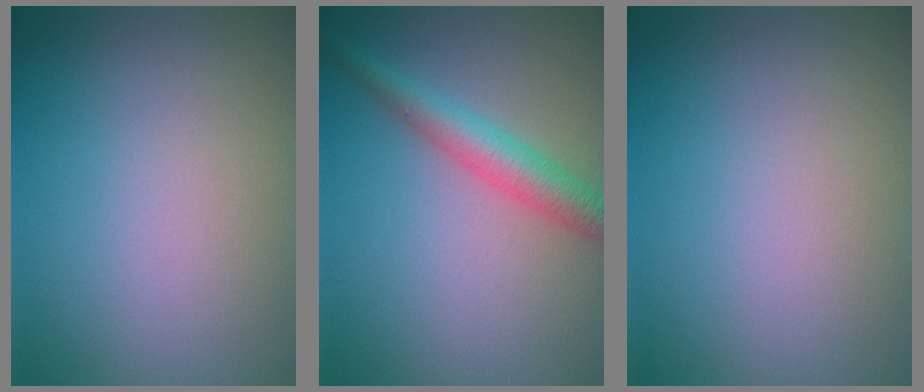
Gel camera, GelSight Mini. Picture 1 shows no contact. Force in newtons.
{"total": 3.8, "press": 3.8, "slide": 0.0}
{"total": 0.0}